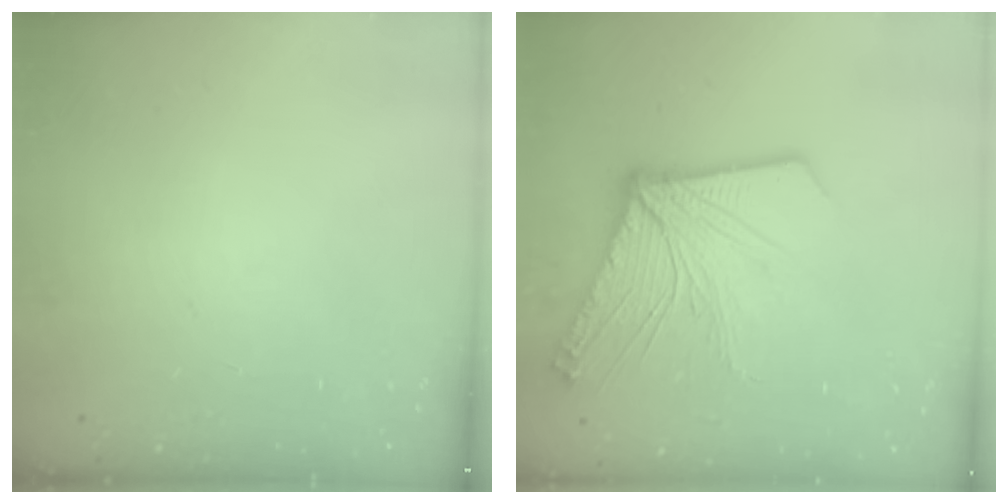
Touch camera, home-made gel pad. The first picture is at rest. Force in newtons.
{"total": 16.4, "press": 16.2, "slide": 2.2}